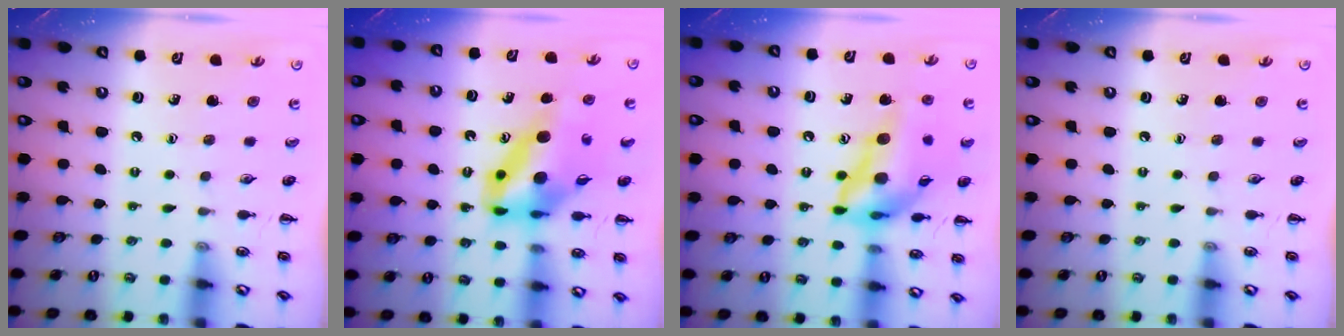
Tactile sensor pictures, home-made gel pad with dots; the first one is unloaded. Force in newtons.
{"total": 12.9, "press": 12.1, "slide": 4.5}
{"total": 18.9, "press": 18.3, "slide": 4.9}
{"total": 0.0}